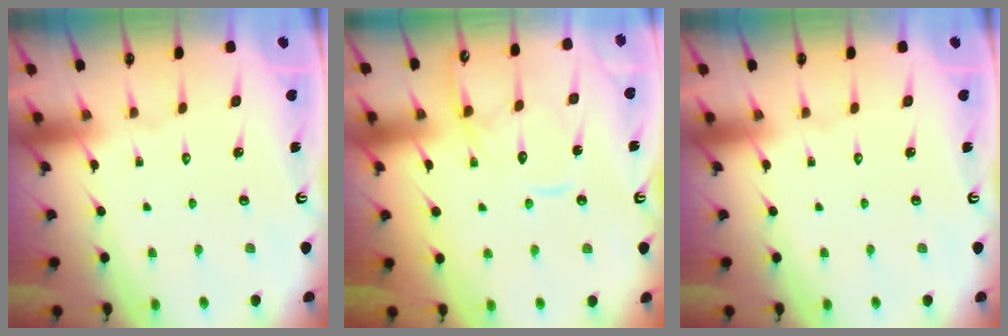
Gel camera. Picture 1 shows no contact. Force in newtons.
{"total": 13.6, "press": 13.6, "slide": 1.3}
{"total": 0.0}